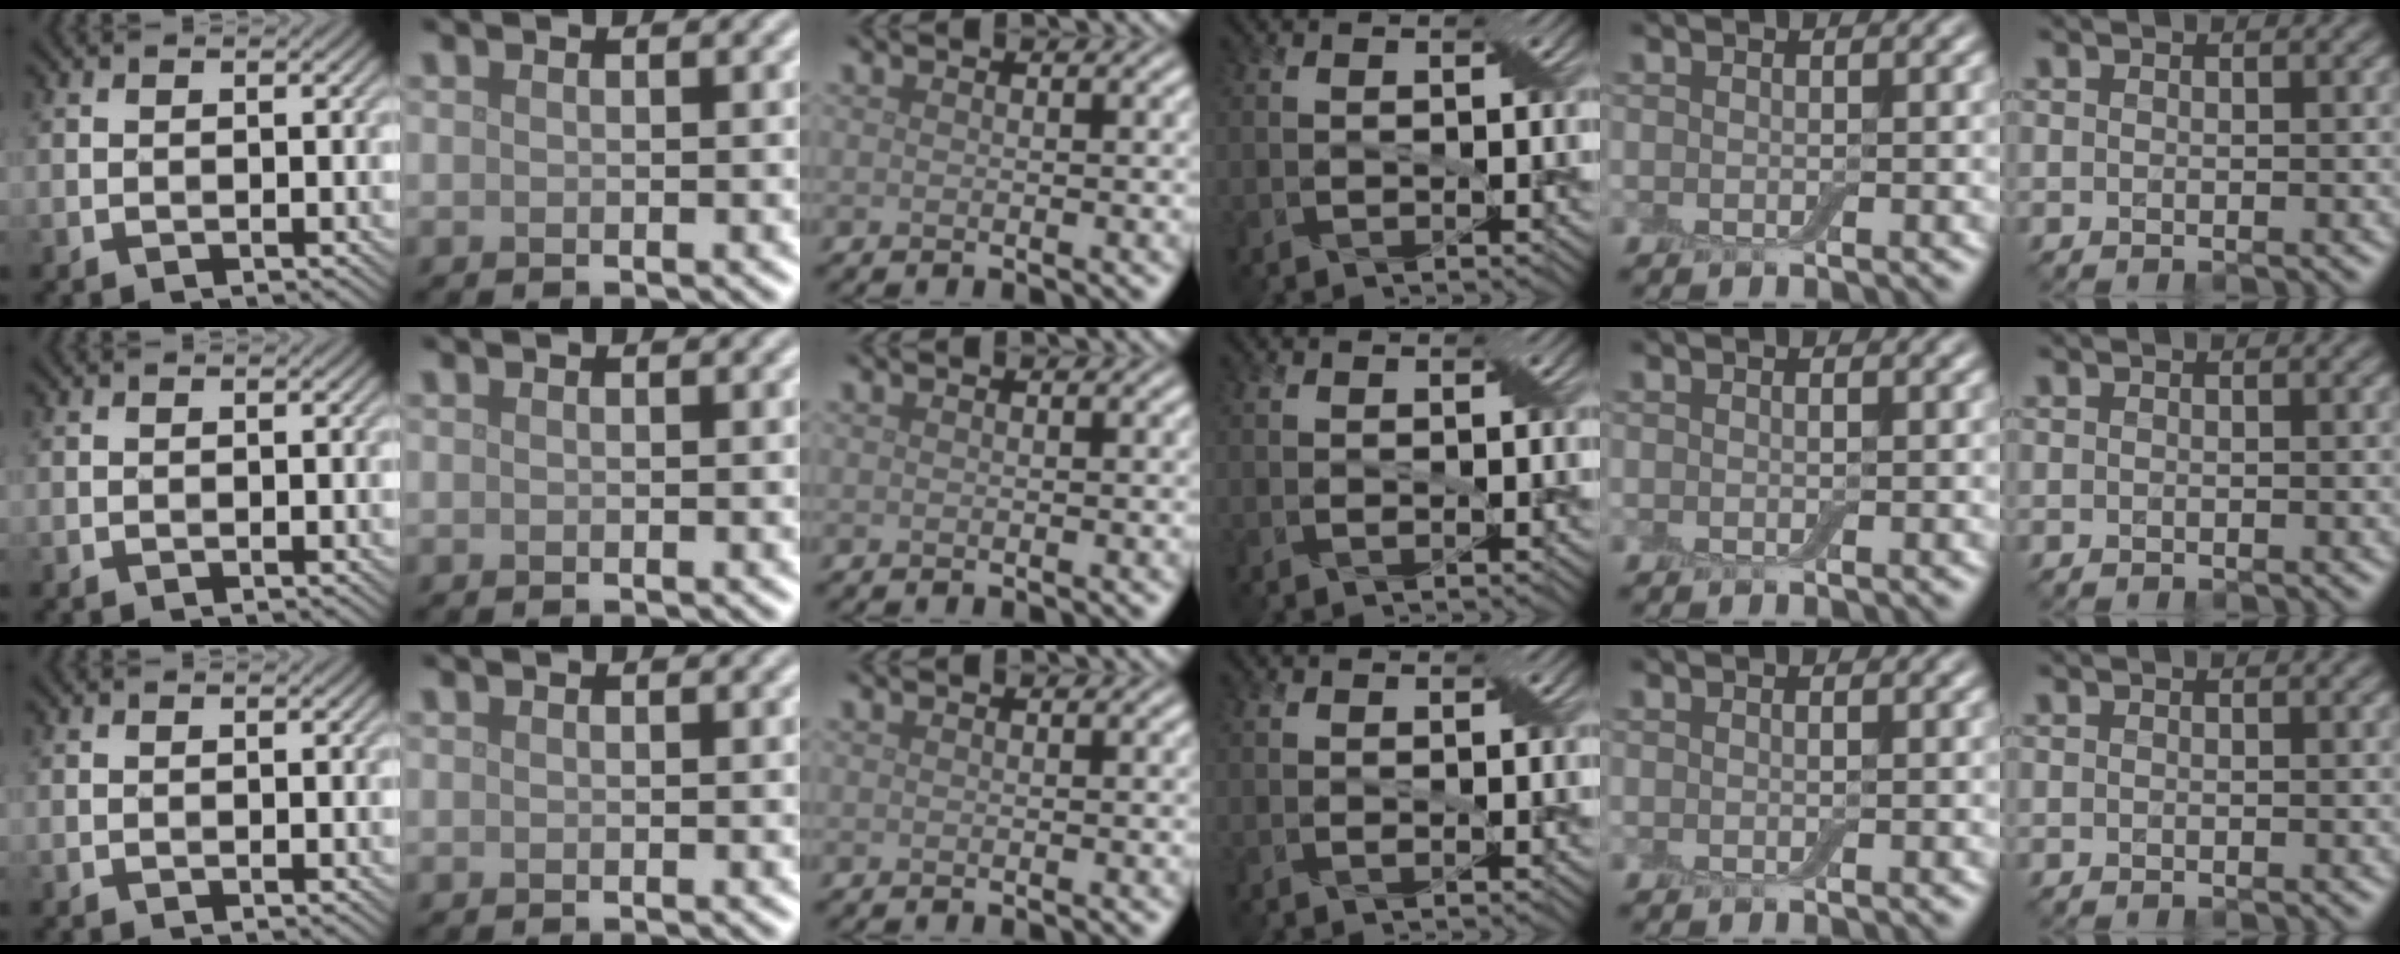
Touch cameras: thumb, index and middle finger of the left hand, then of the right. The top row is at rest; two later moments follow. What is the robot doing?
{"motion": "fold", "object": "bandage"}